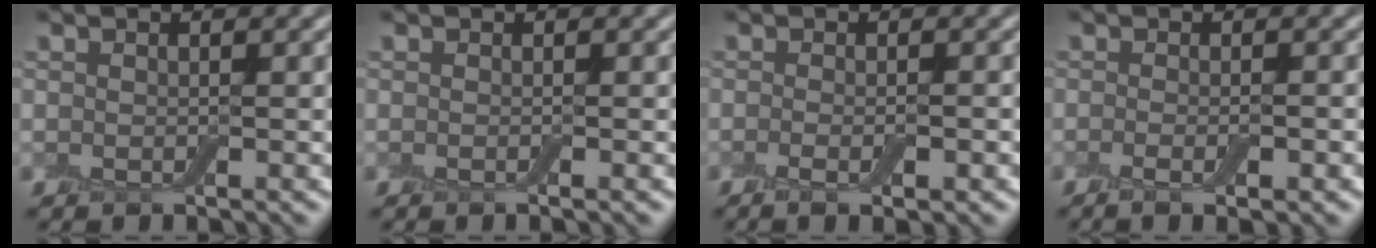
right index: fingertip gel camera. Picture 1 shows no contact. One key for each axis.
{"total": 0.6, "fx": -0.2, "fy": 0.1, "fz": 0.6, "tx": -0.005, "ty": -0.003, "tz": -0.006}
{"total": 2.6, "fx": -0.8, "fy": 0.9, "fz": 2.3, "tx": -0.021, "ty": -0.002, "tz": -0.010}
{"total": 2.9, "fx": -0.9, "fy": 1.0, "fz": 2.6, "tx": -0.021, "ty": 0.000, "tz": -0.014}